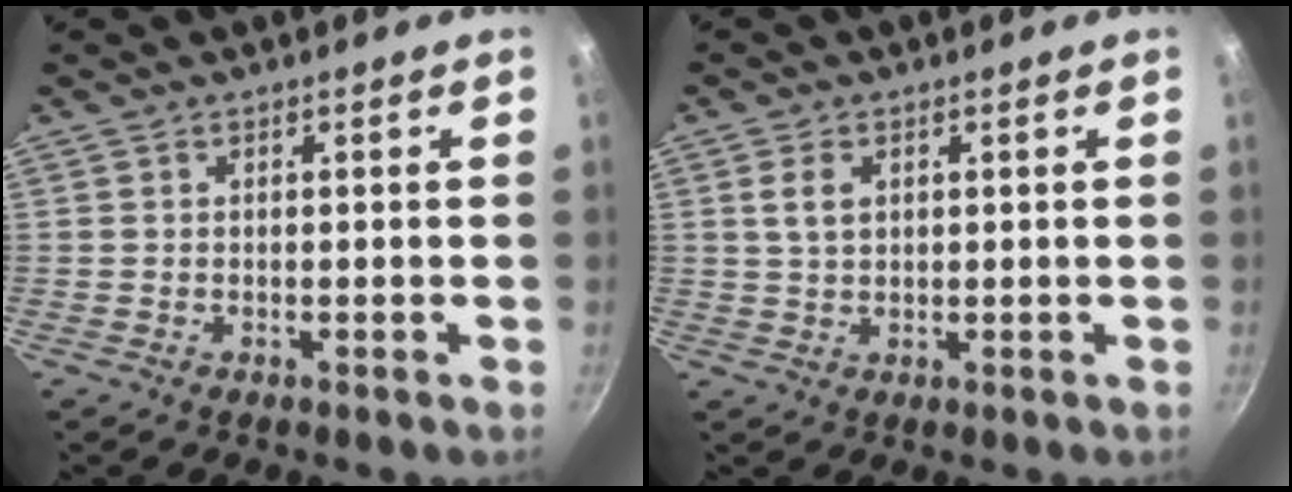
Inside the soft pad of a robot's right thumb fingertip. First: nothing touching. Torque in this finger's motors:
{"motor_torque": [0.01, 0.27, 0.44, -0.04, 0.02]}